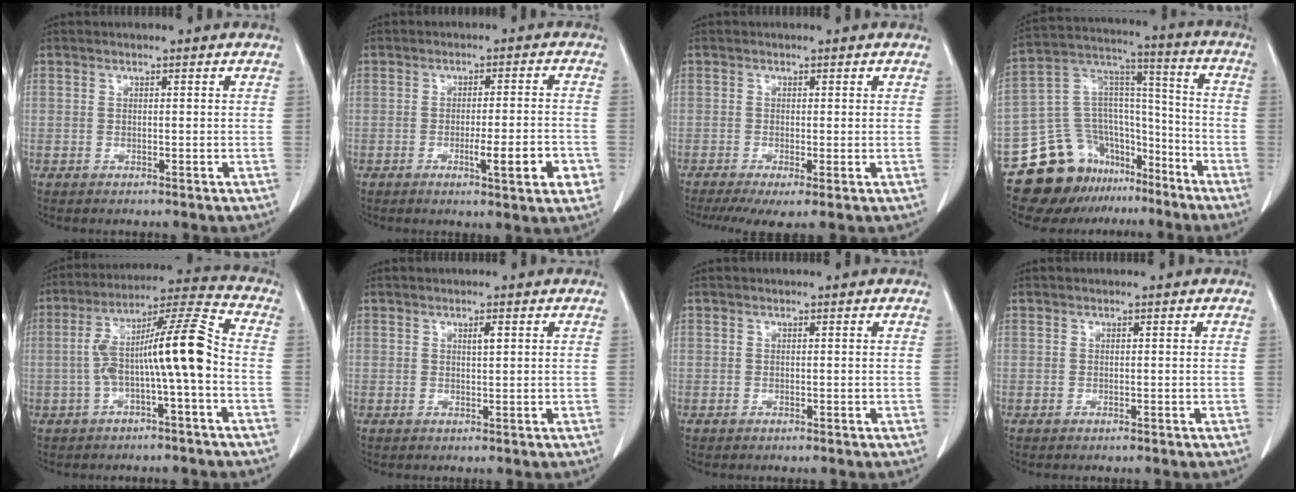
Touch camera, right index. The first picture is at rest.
{"total": 7.7, "force": [-2.8, 0.7, 7.1], "torque": [-0.095, -0.004, -0.035]}
{"total": 4.9, "force": [-2.6, 1.2, 4.0], "torque": [-0.066, -0.014, -0.046]}
{"total": 17.6, "force": [-12.7, 10.7, 5.9], "torque": [-0.095, 0.088, -0.210]}
{"total": 12.3, "force": [-1.7, 0.6, 12.2], "torque": [-0.215, 0.038, -0.031]}
{"total": 1.2, "force": [0.5, 0.1, 1.0], "torque": [-0.020, -0.001, 0.008]}
{"total": 0.0}
{"total": 0.0}